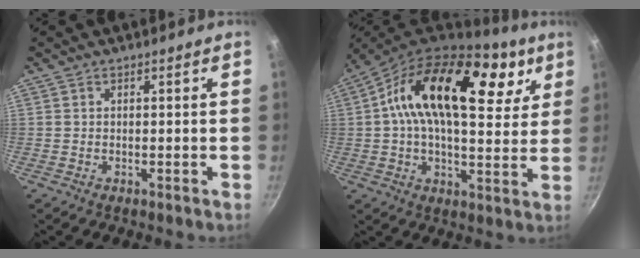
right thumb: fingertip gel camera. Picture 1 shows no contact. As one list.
[{"total": 24.3, "force": [8.8, 12.9, 18.6], "torque": [-0.284, -0.012, 0.116]}]